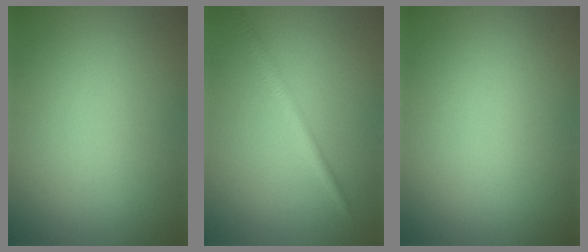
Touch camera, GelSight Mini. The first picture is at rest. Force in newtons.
{"total": 2.0, "press": 2.0, "slide": 0.1}
{"total": 0.0}